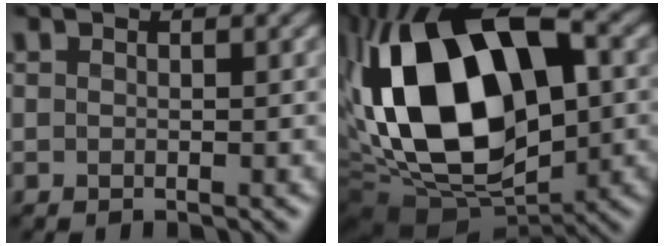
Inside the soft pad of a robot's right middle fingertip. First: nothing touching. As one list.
[{"total": 18.5, "force": [1.6, 11.0, 14.8], "torque": [-0.285, 0.017, 0.021]}]